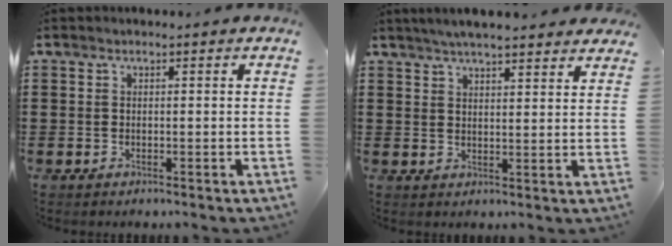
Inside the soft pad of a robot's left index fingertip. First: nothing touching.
{"total": 4.2, "force": [4.0, 0.3, 1.2], "torque": [-0.034, -0.007, 0.073]}